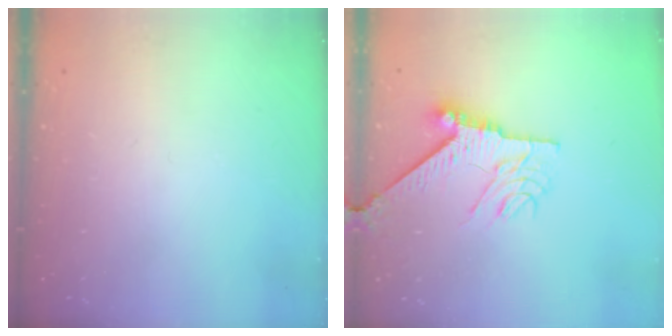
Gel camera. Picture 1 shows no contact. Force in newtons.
{"total": 8.9, "press": 8.9, "slide": 0.9}